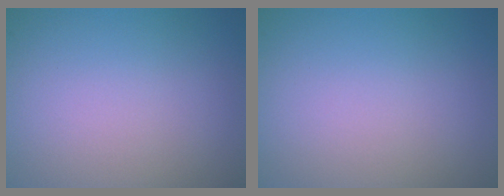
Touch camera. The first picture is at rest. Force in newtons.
{"total": 0.0}